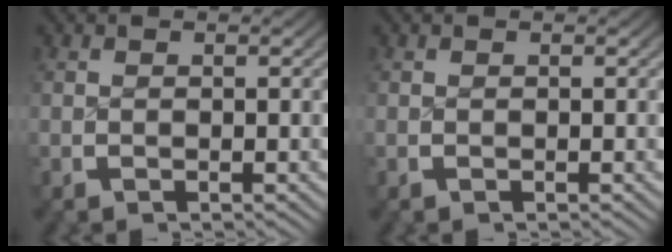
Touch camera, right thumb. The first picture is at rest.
{"total": 0.0}